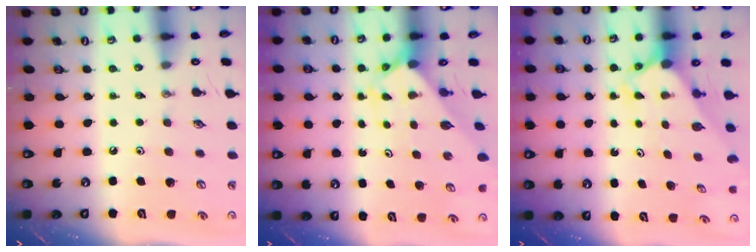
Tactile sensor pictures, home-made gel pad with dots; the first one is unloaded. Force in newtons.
{"total": 2.6, "press": 2.6, "slide": 0.2}
{"total": 2.5, "press": 2.5, "slide": 0.2}